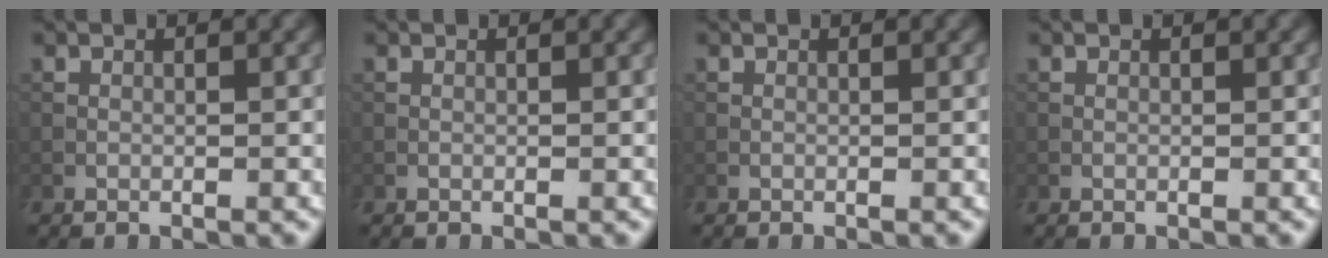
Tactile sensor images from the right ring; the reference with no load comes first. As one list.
[{"total": 0.0}, {"total": 0.0}, {"total": 0.0}]